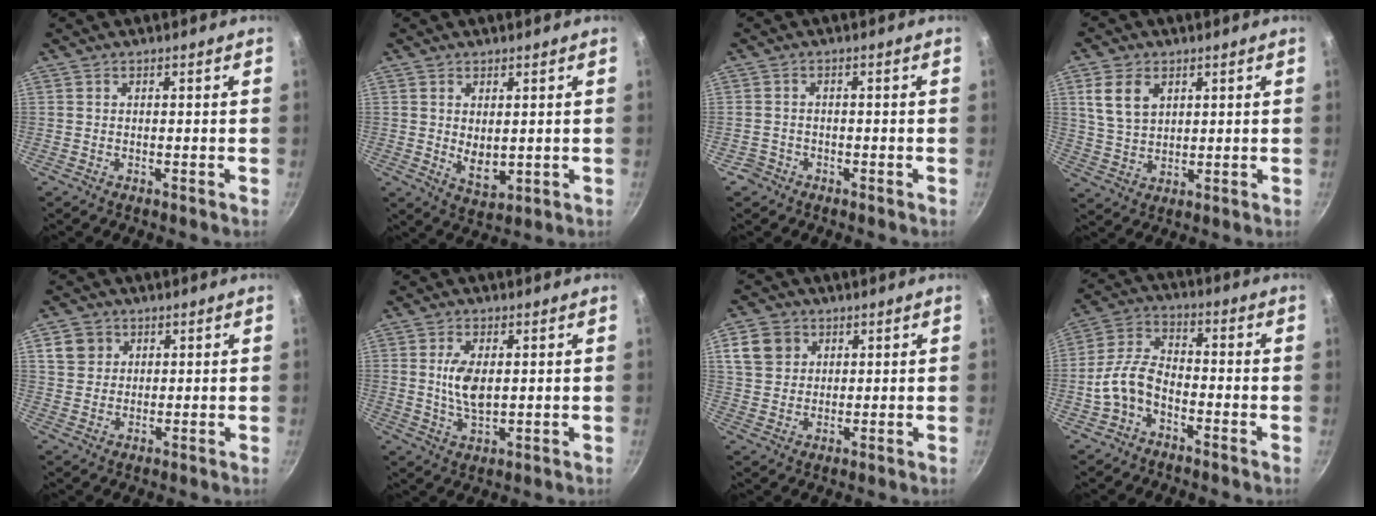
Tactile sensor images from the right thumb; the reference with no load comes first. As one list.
[{"total": 5.2, "force": [0.7, 2.8, 4.3], "torque": [-0.064, -0.017, 0.023]}, {"total": 2.1, "force": [-1.3, 1.6, 0.1], "torque": [0.007, 0.021, -0.017]}, {"total": 7.7, "force": [2.9, 5.4, 4.6], "torque": [-0.070, -0.011, 0.062]}, {"total": 4.8, "force": [1.8, 4.2, 1.4], "torque": [0.001, 0.004, 0.035]}, {"total": 6.7, "force": [1.0, 3.3, 5.7], "torque": [-0.108, -0.012, 0.023]}, {"total": 7.4, "force": [2.8, 6.1, 3.1], "torque": [-0.036, 0.003, 0.053]}, {"total": 8.4, "force": [-3.6, 5.1, 5.6], "torque": [-0.108, 0.043, -0.078]}]